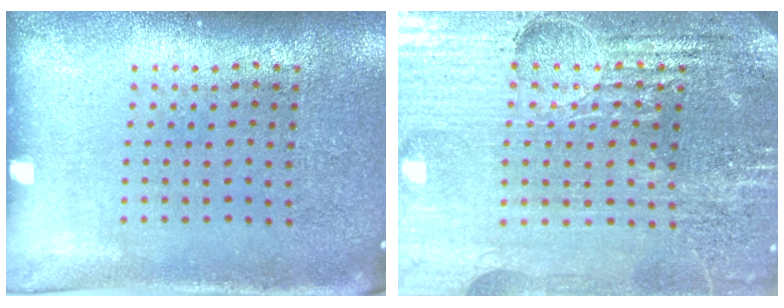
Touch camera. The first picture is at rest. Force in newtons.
{"total": 5.3, "press": 4.9, "slide": 2.1}